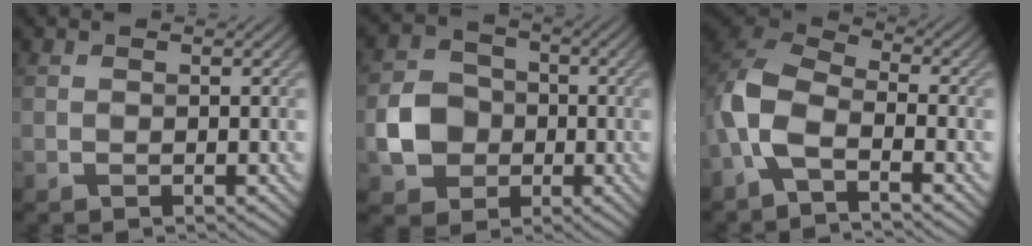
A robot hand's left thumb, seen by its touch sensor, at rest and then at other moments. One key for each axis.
{"total": 6.5, "fx": -1.4, "fy": 5.6, "fz": 2.9, "tx": -0.064, "ty": 0.000, "tz": -0.038}
{"total": 8.3, "fx": -3.1, "fy": 4.3, "fz": 6.4, "tx": -0.141, "ty": 0.004, "tz": -0.084}